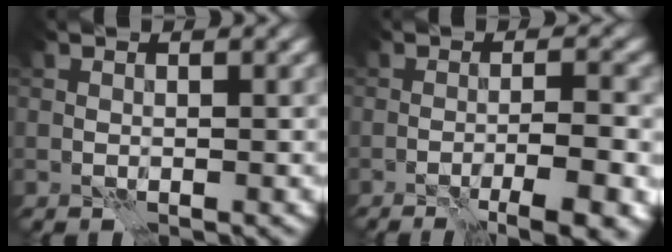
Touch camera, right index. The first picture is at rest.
{"total": 5.9, "force": [-2.1, 1.4, 5.3], "torque": [-0.057, -0.006, -0.025]}